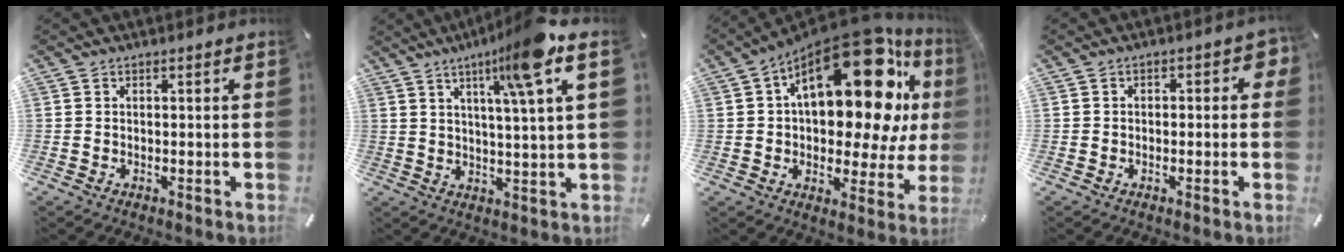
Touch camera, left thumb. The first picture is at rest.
{"total": 12.7, "force": [7.4, 0.3, 10.3], "torque": [-0.166, -0.028, 0.109]}
{"total": 27.8, "force": [10.1, 12.9, 22.4], "torque": [-0.337, -0.079, 0.165]}
{"total": 2.6, "force": [-0.6, 1.5, 2.0], "torque": [-0.029, 0.008, -0.016]}